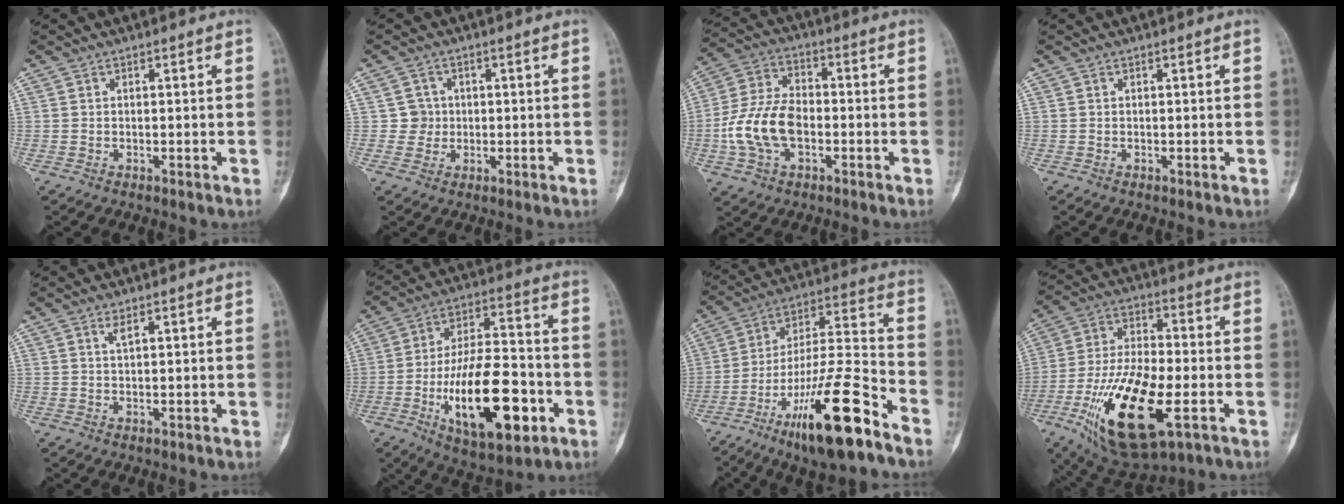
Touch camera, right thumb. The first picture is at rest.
{"total": 3.1, "force": [0.2, 3.1, -0.1], "torque": [0.025, 0.007, -0.002]}
{"total": 12.6, "force": [-2.7, 7.8, 9.5], "torque": [-0.191, 0.027, -0.054]}
{"total": 0.0}
{"total": 1.5, "force": [0.8, 0.4, 1.2], "torque": [-0.022, -0.004, 0.017]}
{"total": 22.4, "force": [-7.0, 9.7, 18.9], "torque": [-0.296, 0.028, -0.103]}
{"total": 21.4, "force": [-12.5, 4.5, 16.8], "torque": [-0.316, 0.068, -0.214]}
{"total": 21.7, "force": [-7.4, 8.7, 18.4], "torque": [-0.355, 0.009, -0.118]}